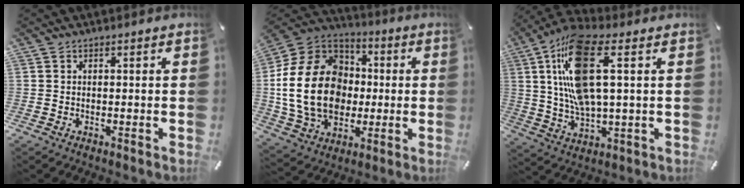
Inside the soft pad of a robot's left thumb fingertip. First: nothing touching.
{"total": 22.3, "force": [-1.5, 17.7, 13.5], "torque": [-0.287, 0.023, -0.022]}
{"total": 16.9, "force": [5.1, 6.3, 14.9], "torque": [-0.329, -0.008, 0.083]}